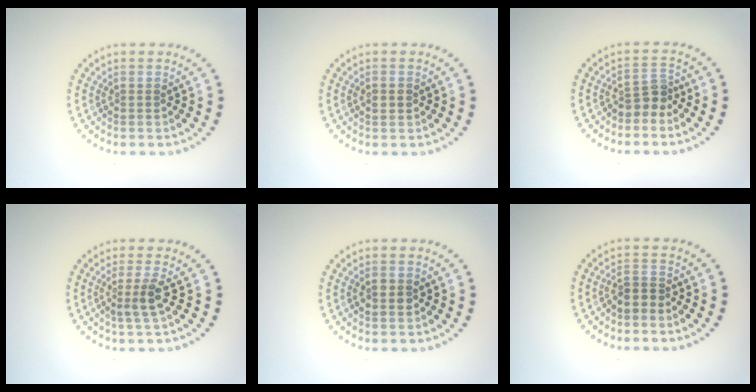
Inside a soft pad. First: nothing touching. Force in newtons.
{"total": 1.5, "press": 1.5, "slide": 0.1}
{"total": 2.2, "press": 1.7, "slide": 1.4}
{"total": 2.4, "press": 1.8, "slide": 1.5}
{"total": 1.5, "press": 1.4, "slide": 0.1}
{"total": 1.3, "press": 1.0, "slide": 0.9}